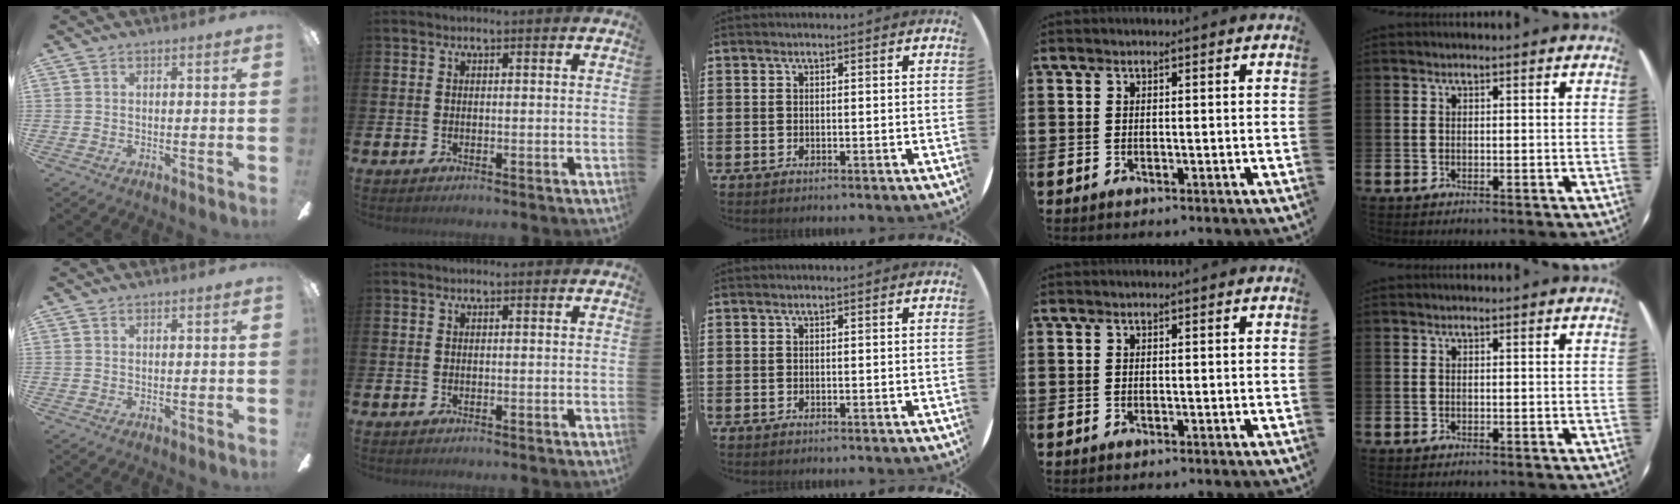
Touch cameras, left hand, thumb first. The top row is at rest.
{}